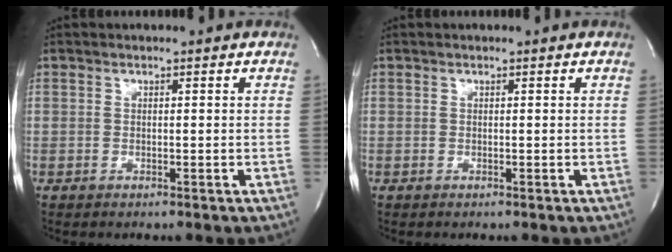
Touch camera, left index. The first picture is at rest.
{"total": 1.2, "force": [-1.2, -0.1, -0.2], "torque": [0.005, -0.004, -0.019]}